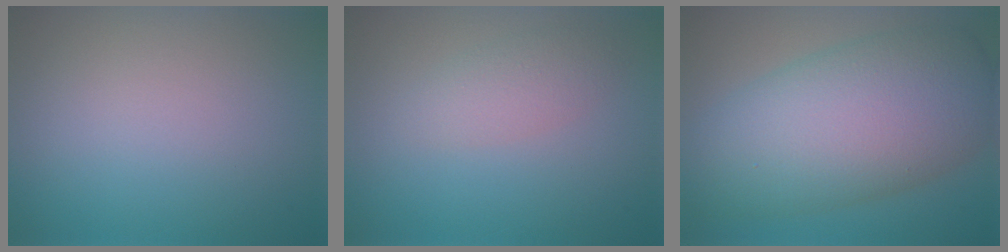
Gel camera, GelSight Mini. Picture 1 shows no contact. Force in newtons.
{"total": 2.1, "press": 2.1, "slide": 0.0}
{"total": 11.1, "press": 11.1, "slide": 0.3}